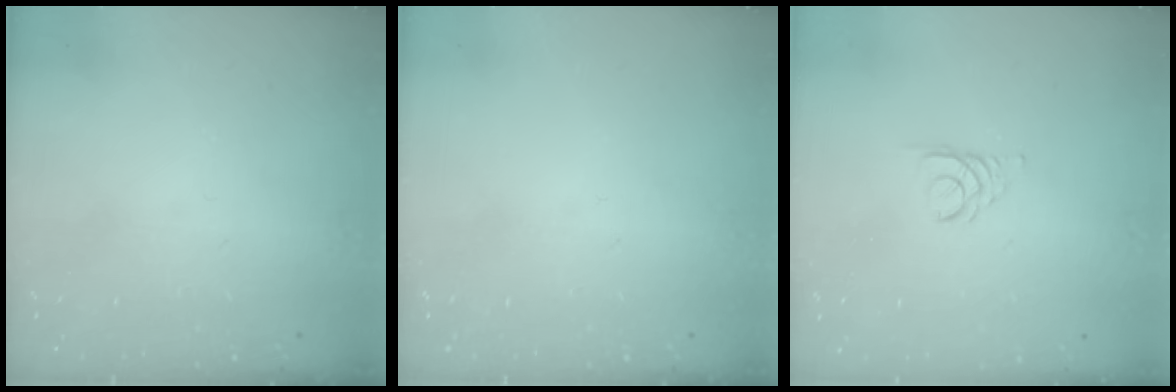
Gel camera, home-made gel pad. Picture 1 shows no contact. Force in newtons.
{"total": 0.0}
{"total": 2.6, "press": 2.6, "slide": 0.2}